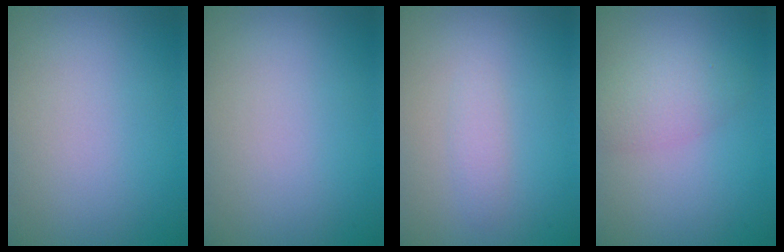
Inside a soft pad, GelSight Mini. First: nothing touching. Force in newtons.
{"total": 0.0}
{"total": 1.1, "press": 1.1, "slide": 0.1}
{"total": 2.8, "press": 2.8, "slide": 0.1}